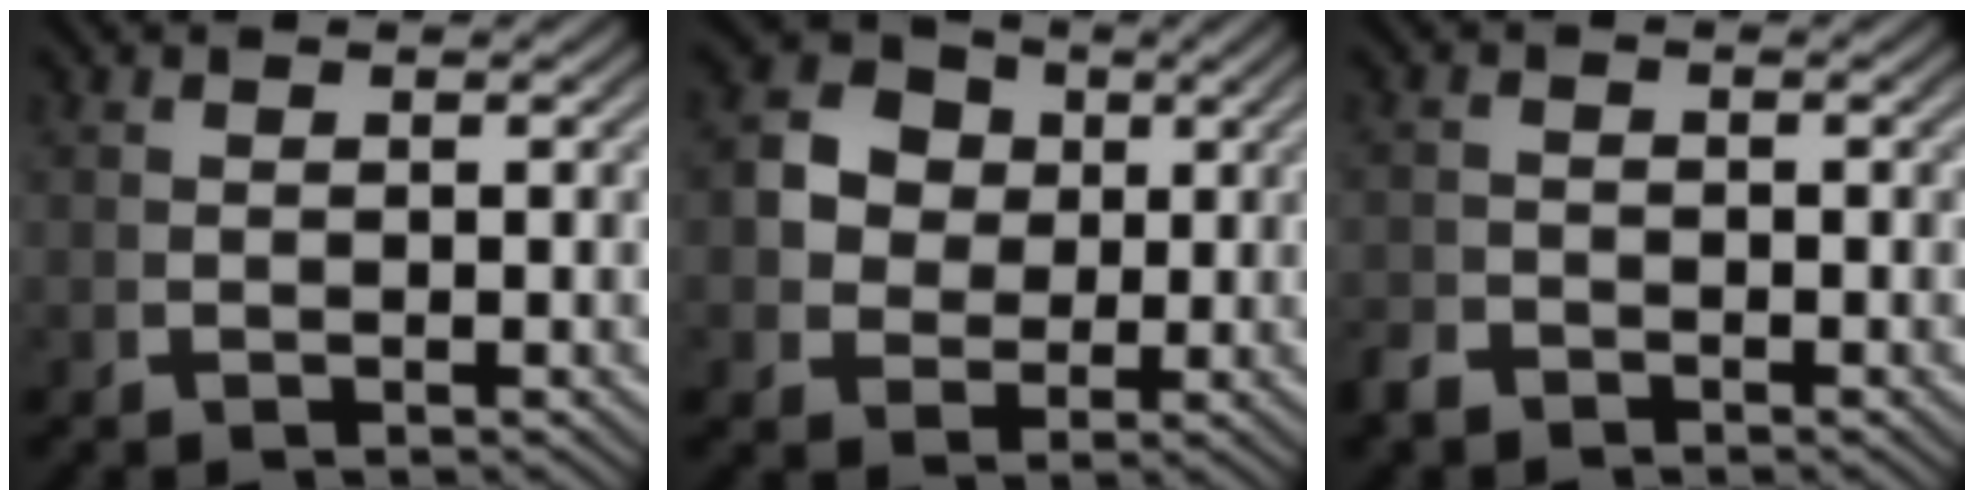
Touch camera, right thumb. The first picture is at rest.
{"total": 9.9, "force": [1.5, 8.6, 4.7], "torque": [-0.120, -0.028, 0.027]}
{"total": 1.6, "force": [-1.5, 0.4, -0.1], "torque": [0.010, -0.006, -0.029]}